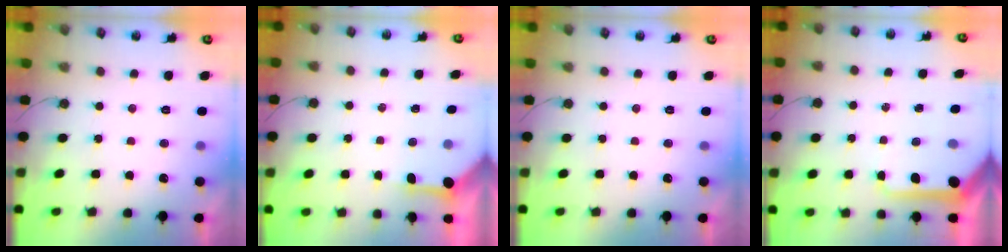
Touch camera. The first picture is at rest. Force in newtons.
{"total": 3.4, "press": 3.4, "slide": 0.4}
{"total": 0.0}
{"total": 9.8, "press": 9.8, "slide": 1.1}